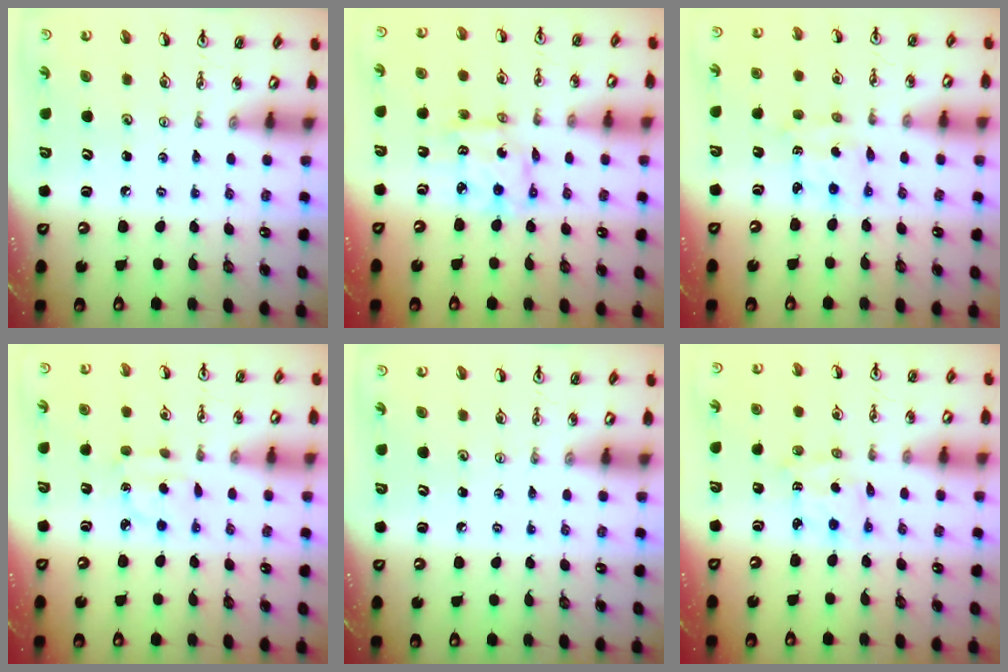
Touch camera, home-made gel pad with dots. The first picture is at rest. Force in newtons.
{"total": 6.4, "press": 6.4, "slide": 0.3}
{"total": 2.0, "press": 1.9, "slide": 0.5}
{"total": 3.9, "press": 3.9, "slide": 0.4}
{"total": 0.0}
{"total": 2.1, "press": 2.0, "slide": 0.6}